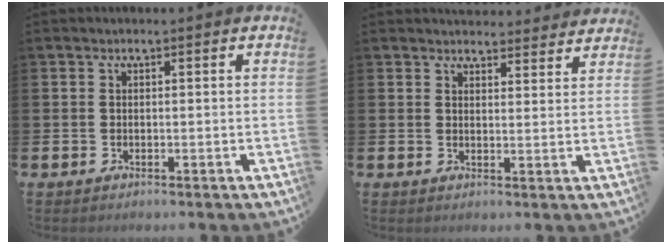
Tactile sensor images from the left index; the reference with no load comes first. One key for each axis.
{"total": 3.7, "fx": 3.6, "fy": 0.8, "fz": -0.2, "tx": 0.010, "ty": -0.025, "tz": 0.065}